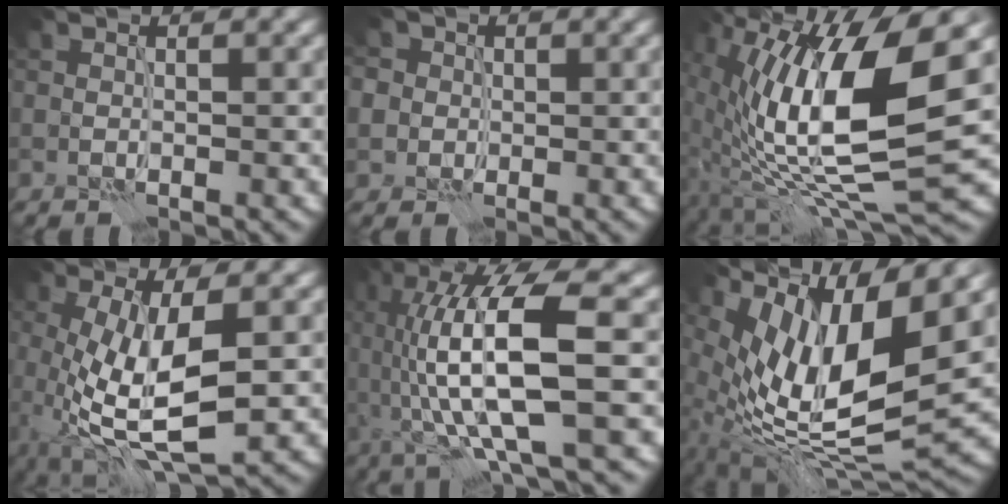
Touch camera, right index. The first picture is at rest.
{"total": 4.8, "force": [1.8, 4.2, 1.6], "torque": [-0.030, 0.018, 0.013]}
{"total": 15.1, "force": [0.5, 5.2, 14.1], "torque": [-0.264, -0.015, 0.010]}
{"total": 9.5, "force": [-2.2, 3.4, 8.6], "torque": [-0.181, -0.015, -0.039]}
{"total": 12.0, "force": [-1.0, 3.2, 11.5], "torque": [-0.219, 0.008, -0.011]}
{"total": 12.4, "force": [3.7, 4.4, 10.9], "torque": [-0.220, -0.003, 0.079]}